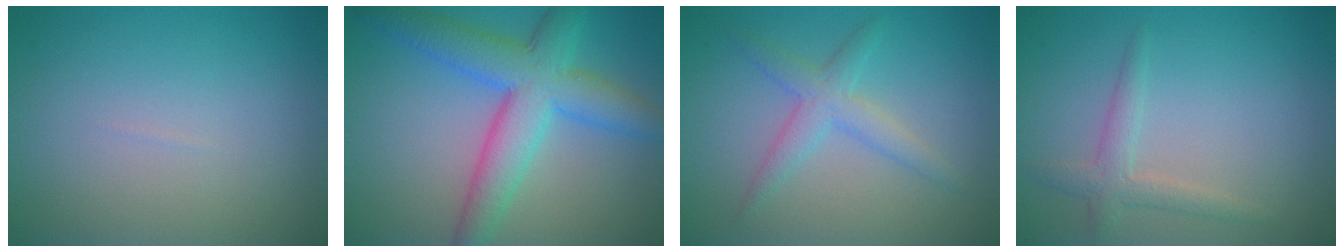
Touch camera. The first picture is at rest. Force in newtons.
{"total": 7.4, "press": 7.4, "slide": 0.3}
{"total": 2.8, "press": 2.8, "slide": 0.1}
{"total": 2.1, "press": 2.1, "slide": 0.1}